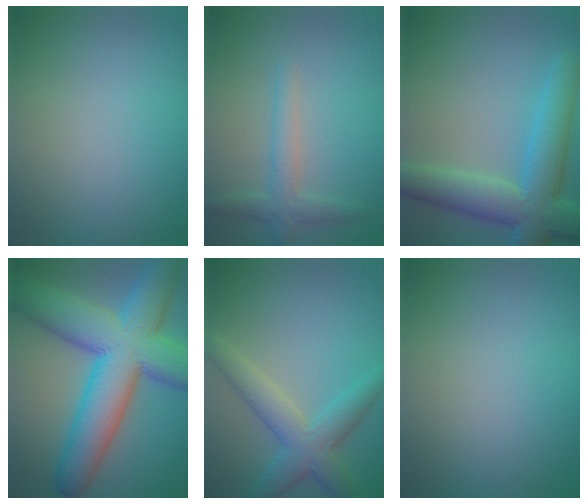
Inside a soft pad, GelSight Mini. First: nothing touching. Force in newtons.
{"total": 2.4, "press": 2.4, "slide": 0.1}
{"total": 7.5, "press": 7.5, "slide": 0.4}
{"total": 12.8, "press": 12.8, "slide": 0.3}
{"total": 4.5, "press": 4.5, "slide": 0.2}
{"total": 0.0}